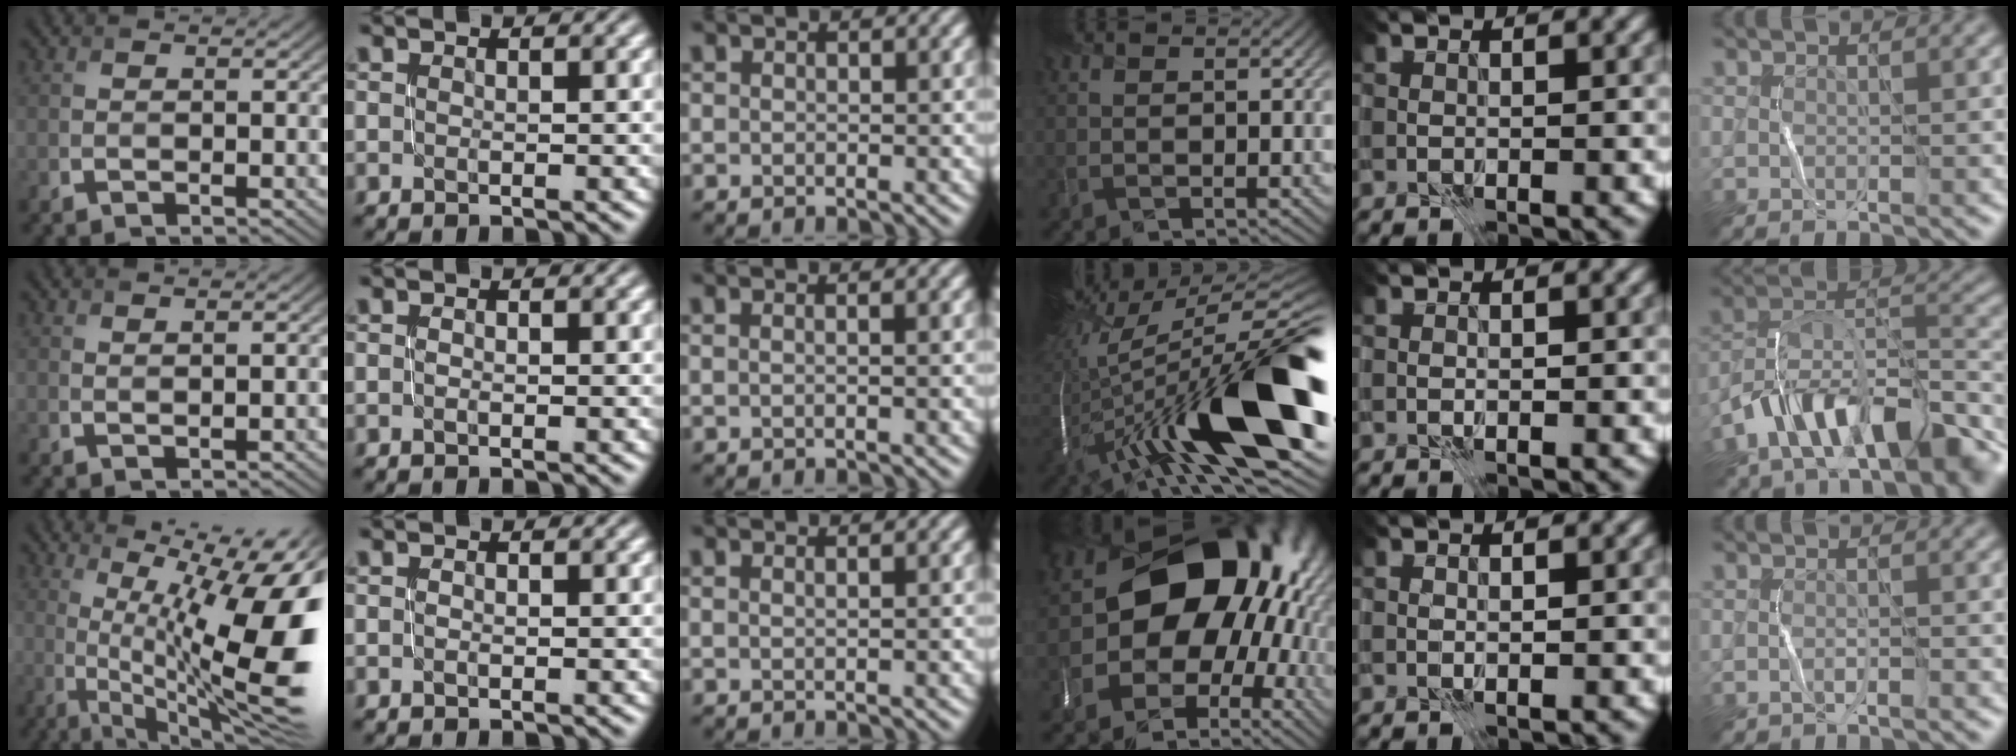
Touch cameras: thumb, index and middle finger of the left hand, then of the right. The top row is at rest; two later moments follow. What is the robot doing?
{"motion": "close", "object": "stapler"}